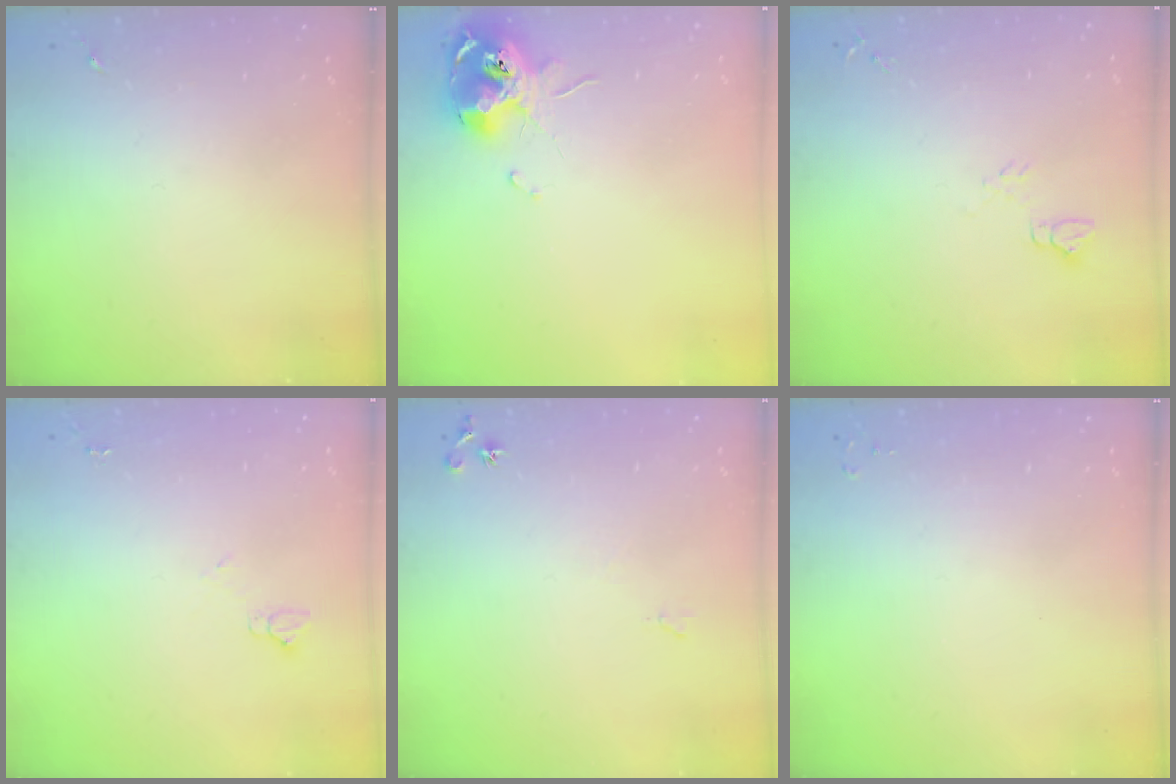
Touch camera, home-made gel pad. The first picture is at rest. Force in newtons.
{"total": 12.0, "press": 11.9, "slide": 1.4}
{"total": 4.6, "press": 4.6, "slide": 0.5}
{"total": 3.6, "press": 3.6, "slide": 0.5}
{"total": 6.7, "press": 6.6, "slide": 1.0}
{"total": 2.0, "press": 2.0, "slide": 0.3}